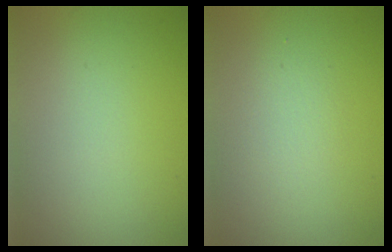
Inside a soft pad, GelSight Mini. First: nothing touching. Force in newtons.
{"total": 1.4, "press": 1.4, "slide": 0.1}